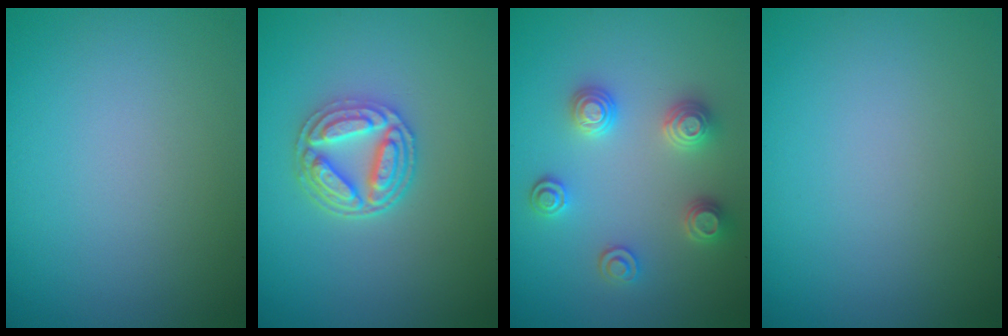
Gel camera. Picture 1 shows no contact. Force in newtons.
{"total": 4.1, "press": 3.5, "slide": 2.1}
{"total": 3.2, "press": 3.1, "slide": 0.9}
{"total": 0.0}